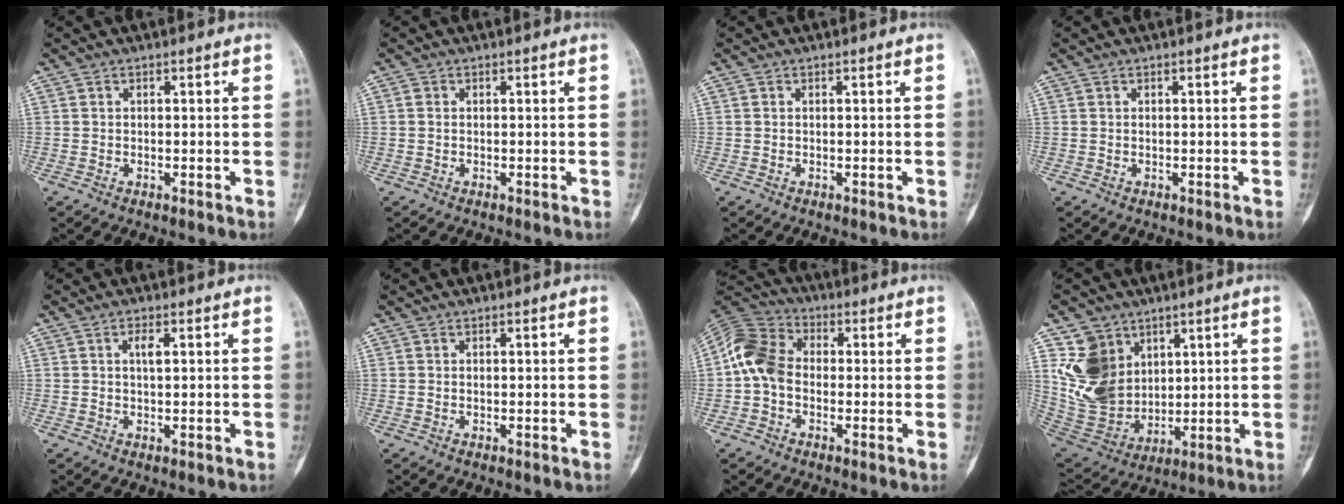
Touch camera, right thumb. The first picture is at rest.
{"total": 0.8, "force": [0.1, 0.6, 0.5], "torque": [-0.009, 0.001, 0.002]}
{"total": 0.0}
{"total": 0.0}
{"total": 2.1, "force": [0.5, 0.6, 1.9], "torque": [-0.034, 0.000, 0.009]}
{"total": 0.0}
{"total": 10.1, "force": [-0.7, 7.6, 6.6], "torque": [-0.120, 0.028, -0.029]}
{"total": 14.5, "force": [6.1, 11.3, 6.7], "torque": [-0.099, -0.033, 0.142]}